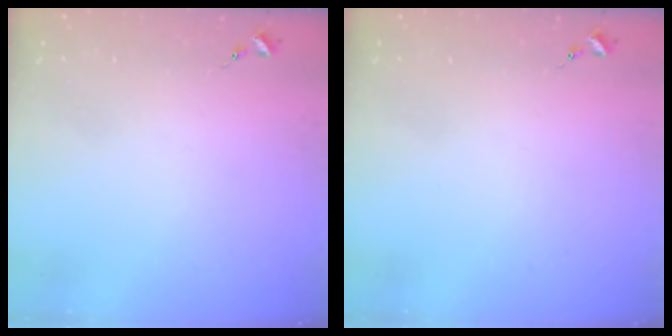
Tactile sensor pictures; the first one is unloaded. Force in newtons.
{"total": 0.0}